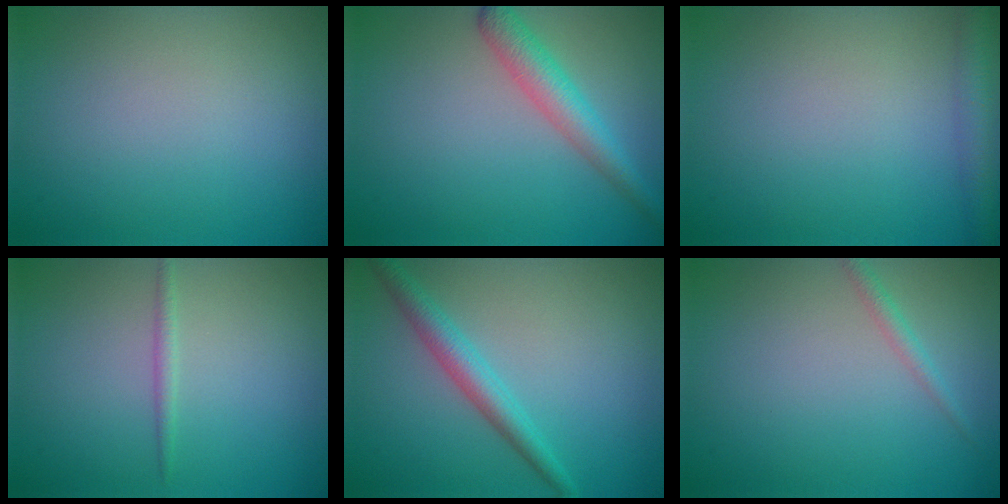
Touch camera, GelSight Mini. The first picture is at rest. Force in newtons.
{"total": 3.5, "press": 3.5, "slide": 0.1}
{"total": 2.6, "press": 2.6, "slide": 0.1}
{"total": 0.9, "press": 0.9, "slide": 0.0}
{"total": 3.0, "press": 3.0, "slide": 0.1}
{"total": 1.2, "press": 1.2, "slide": 0.1}